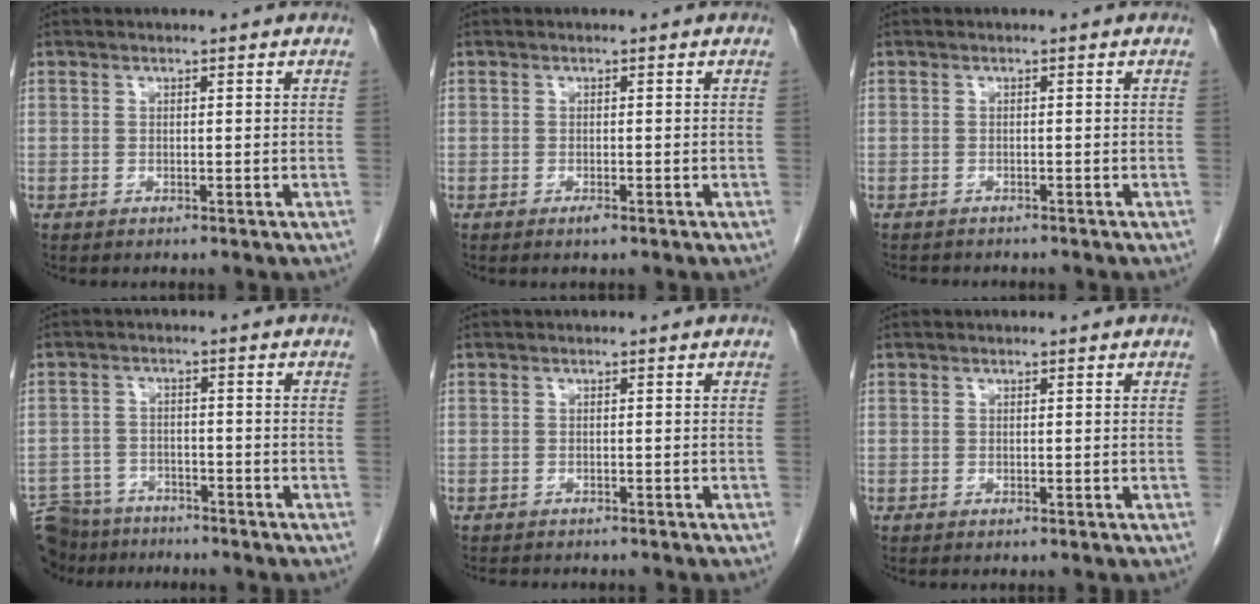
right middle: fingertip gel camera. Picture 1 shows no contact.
{"total": 0.8, "force": [-0.5, -0.1, 0.6], "torque": [-0.010, -0.001, -0.009]}
{"total": 3.2, "force": [-2.9, 1.1, 1.0], "torque": [-0.015, -0.004, -0.036]}
{"total": 9.7, "force": [-8.7, 4.2, 1.5], "torque": [-0.031, 0.005, -0.133]}
{"total": 4.5, "force": [-4.0, 1.2, 1.6], "torque": [-0.021, -0.005, -0.053]}
{"total": 0.0}